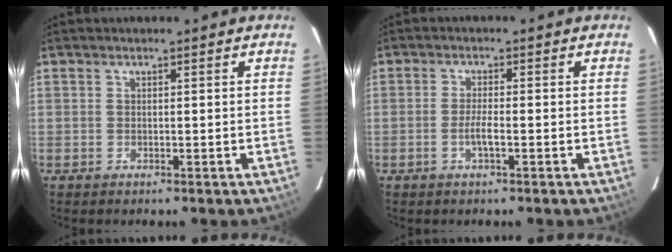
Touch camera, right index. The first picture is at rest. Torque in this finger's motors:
{"motor_torque": [0.90, -0.36, 0.46, 0.11]}